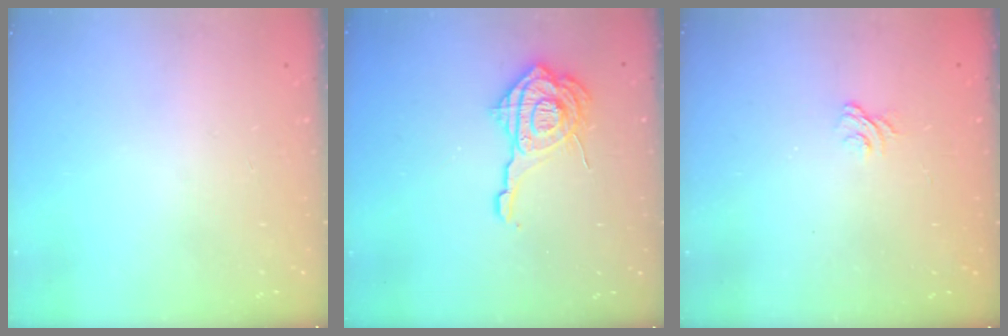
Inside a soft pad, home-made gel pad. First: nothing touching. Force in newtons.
{"total": 15.6, "press": 15.6, "slide": 1.4}
{"total": 3.9, "press": 3.6, "slide": 1.3}